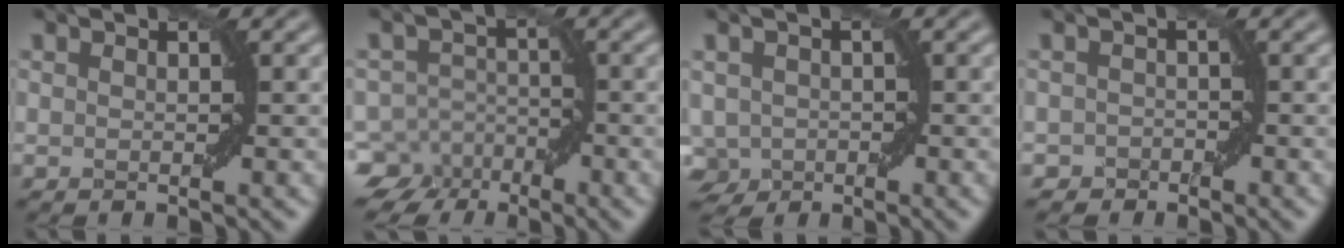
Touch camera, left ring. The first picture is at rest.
{"total": 7.7, "force": [-4.7, 5.9, 1.5], "torque": [-0.006, -0.010, -0.096]}
{"total": 3.3, "force": [-1.3, 2.6, 1.6], "torque": [-0.029, -0.008, -0.026]}
{"total": 1.2, "force": [-0.9, 0.9, -0.2], "torque": [0.013, 0.003, -0.015]}